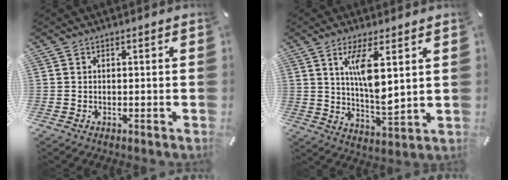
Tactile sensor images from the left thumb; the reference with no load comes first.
{"total": 10.0, "force": [4.0, 3.0, 8.6], "torque": [-0.157, -0.022, 0.065]}